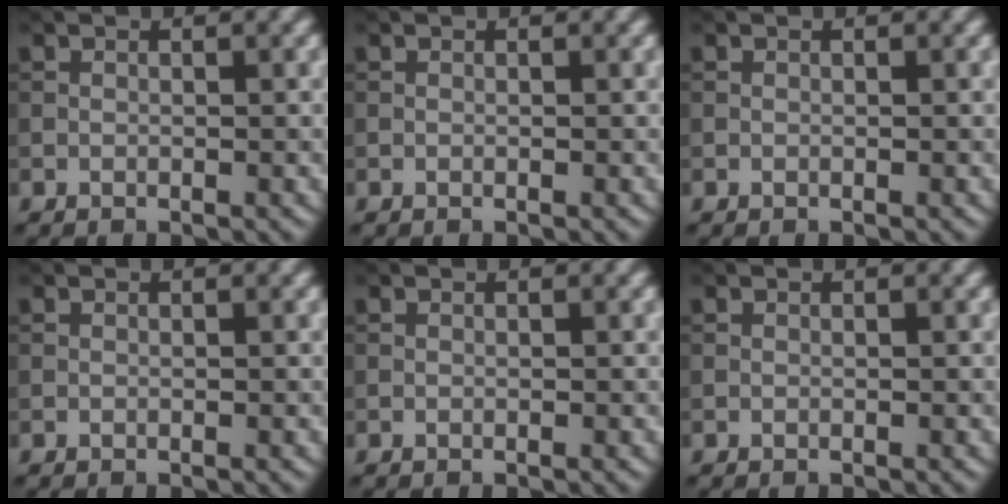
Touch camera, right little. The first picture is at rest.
{"total": 0.0}
{"total": 0.0}
{"total": 0.0}
{"total": 0.0}
{"total": 0.0}